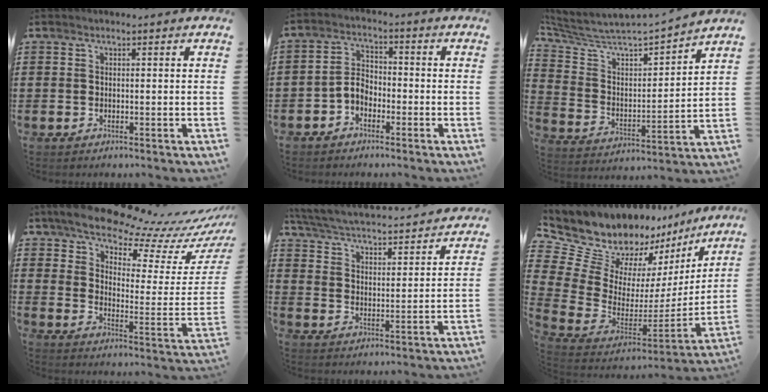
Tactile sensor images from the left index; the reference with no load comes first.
{"total": 3.7, "force": [-2.3, 2.2, 1.9], "torque": [-0.053, 0.006, -0.052]}
{"total": 4.6, "force": [4.2, 0.9, 1.4], "torque": [-0.059, -0.047, 0.063]}
{"total": 9.6, "force": [8.7, 1.5, 3.8], "torque": [-0.093, -0.074, 0.145]}
{"total": 3.5, "force": [3.3, -0.1, 1.1], "torque": [-0.042, -0.031, 0.046]}
{"total": 11.5, "force": [9.1, 6.0, 3.6], "torque": [-0.133, -0.078, 0.167]}